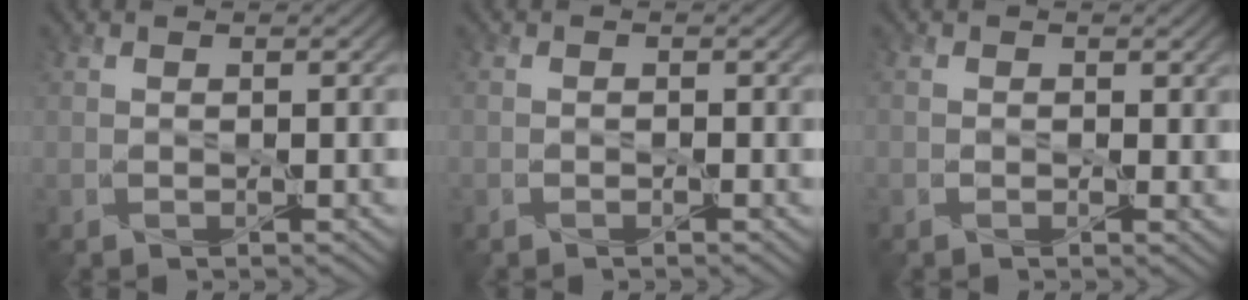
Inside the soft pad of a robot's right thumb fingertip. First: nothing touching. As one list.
[{"total": 0.6, "force": [-0.5, 0.4, 0.1], "torque": [-0.001, 0.001, -0.012]}, {"total": 2.0, "force": [0.3, 1.5, 1.3], "torque": [-0.023, -0.002, 0.001]}]